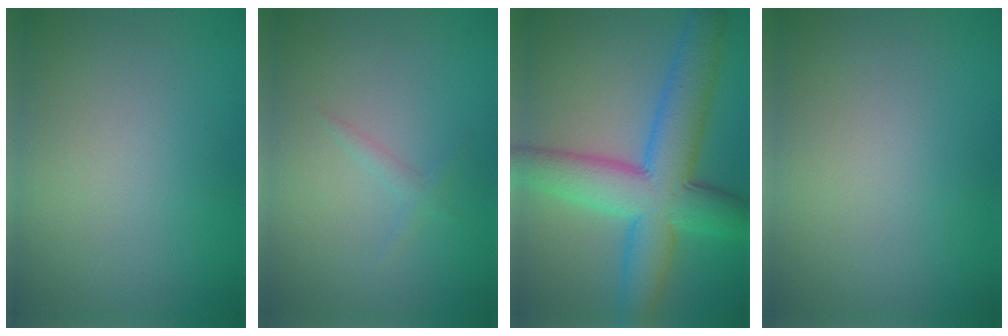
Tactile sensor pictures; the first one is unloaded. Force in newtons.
{"total": 0.8, "press": 0.8, "slide": 0.0}
{"total": 9.5, "press": 9.5, "slide": 0.2}
{"total": 0.0}